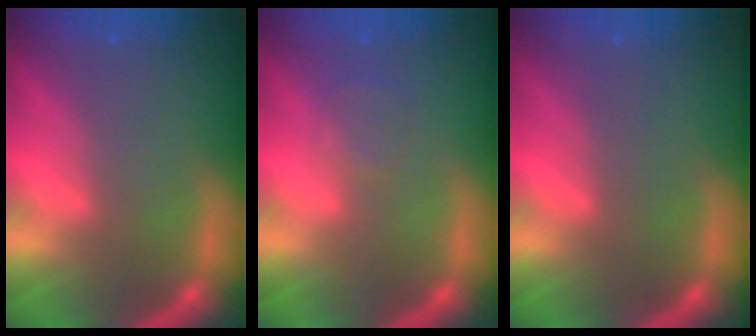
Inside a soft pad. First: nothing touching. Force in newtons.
{"total": 1.5}
{"total": 0.0}